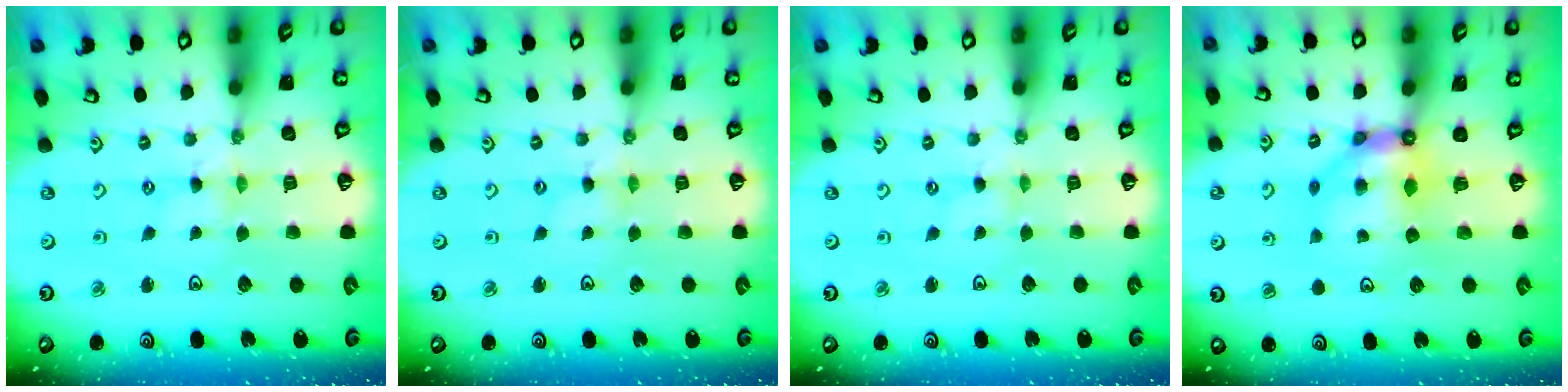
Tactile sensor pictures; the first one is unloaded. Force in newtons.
{"total": 1.4, "press": 1.4, "slide": 0.2}
{"total": 0.0}
{"total": 7.3, "press": 7.3, "slide": 0.5}